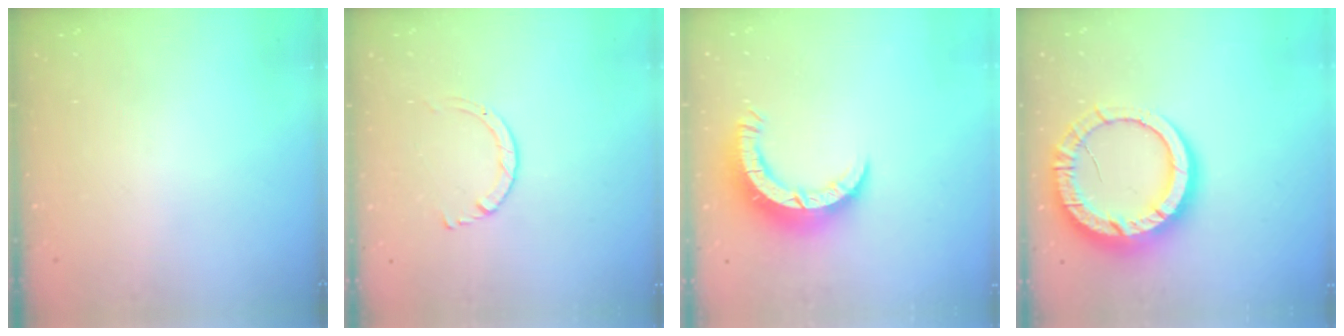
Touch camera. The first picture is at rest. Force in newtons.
{"total": 2.9, "press": 2.9, "slide": 0.2}
{"total": 8.2, "press": 8.2, "slide": 0.9}
{"total": 16.6, "press": 16.6, "slide": 1.6}